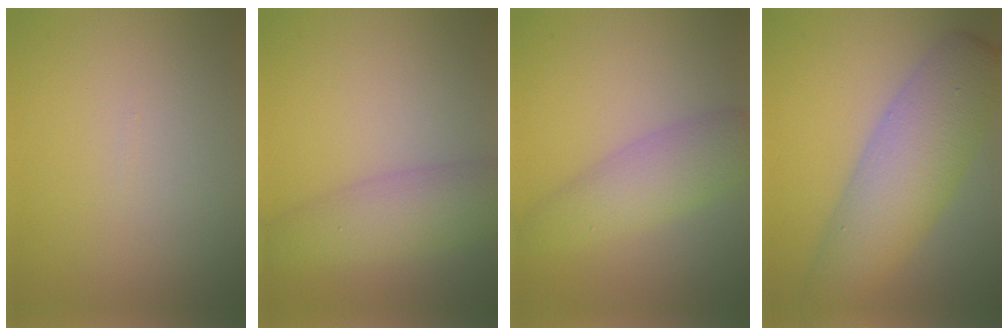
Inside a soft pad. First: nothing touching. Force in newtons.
{"total": 4.8, "press": 4.8, "slide": 0.1}
{"total": 4.3, "press": 4.2, "slide": 0.0}
{"total": 7.8, "press": 7.8, "slide": 0.2}